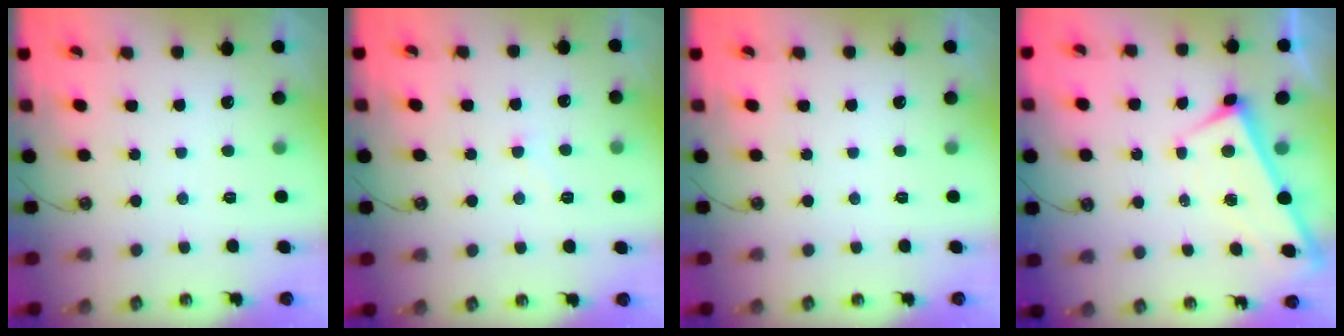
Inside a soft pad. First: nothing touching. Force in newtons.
{"total": 2.0, "press": 2.0, "slide": 0.4}
{"total": 0.0}
{"total": 1.2, "press": 1.2, "slide": 0.2}